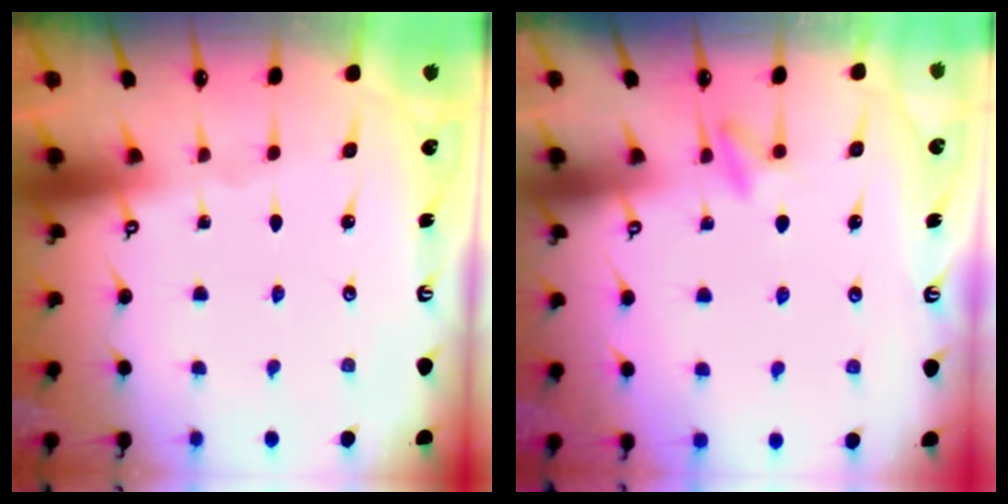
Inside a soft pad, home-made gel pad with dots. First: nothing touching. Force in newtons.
{"total": 7.8, "press": 7.7, "slide": 1.5}